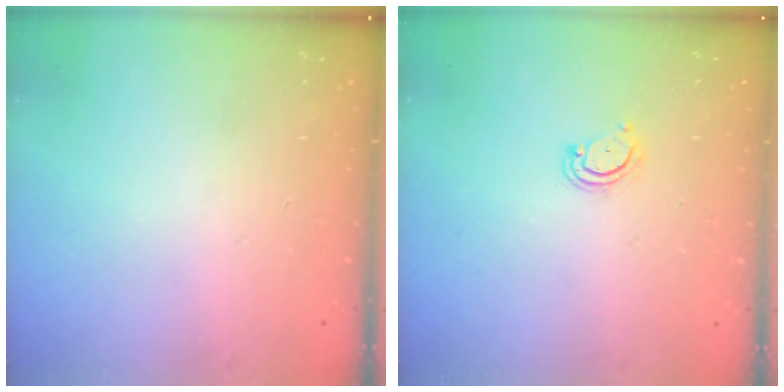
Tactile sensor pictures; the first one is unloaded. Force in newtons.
{"total": 4.1, "press": 4.0, "slide": 0.4}